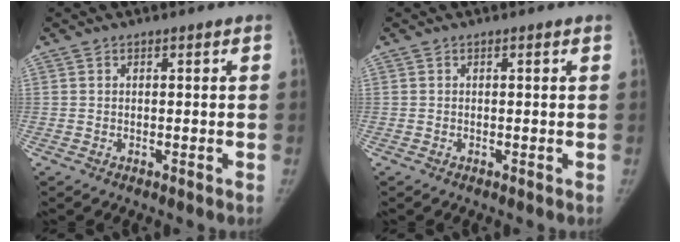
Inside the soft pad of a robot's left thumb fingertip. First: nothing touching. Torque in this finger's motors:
{"motor_torque": [-0.11, -0.15, -0.46, 0.08, -0.05]}